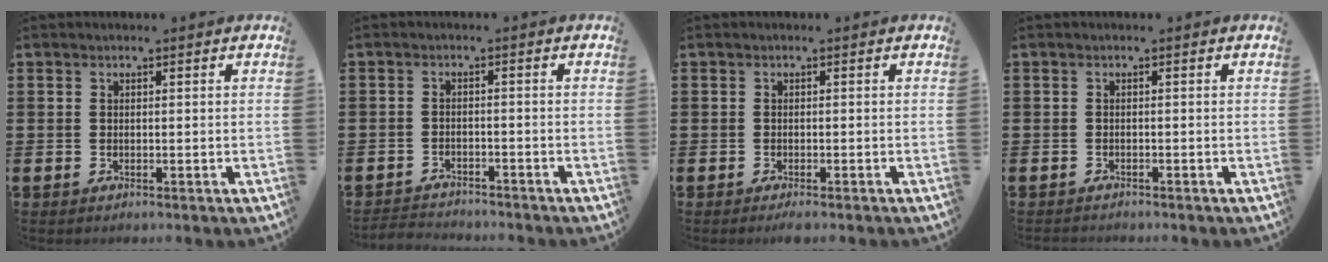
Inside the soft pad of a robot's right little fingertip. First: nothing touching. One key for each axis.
{"total": 1.9, "fx": -1.9, "fy": 0.1, "fz": -0.3, "tx": -0.001, "ty": 0.003, "tz": -0.042}
{"total": 0.7, "fx": -0.5, "fy": 0.0, "fz": 0.5, "tx": -0.008, "ty": -0.003, "tz": -0.009}
{"total": 0.5, "fx": -0.5, "fy": 0.1, "fz": 0.0, "tx": -0.001, "ty": -0.002, "tz": -0.011}